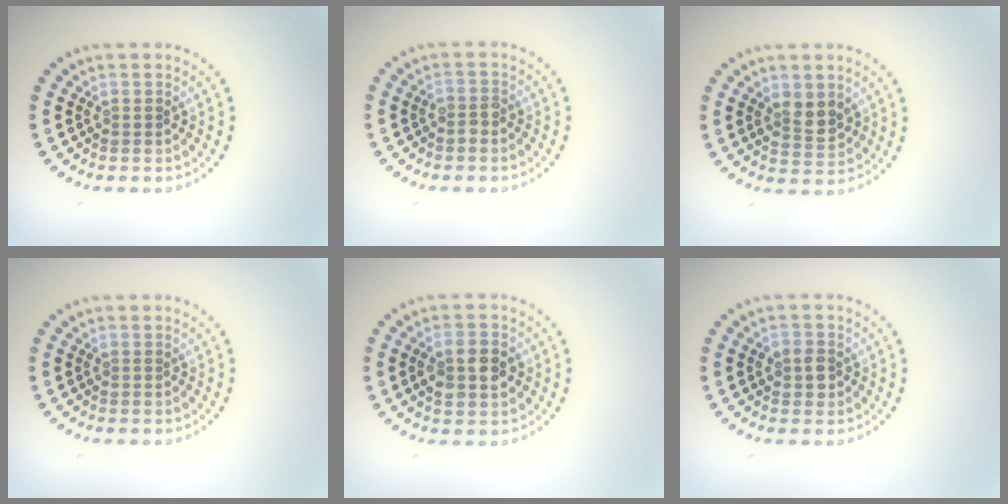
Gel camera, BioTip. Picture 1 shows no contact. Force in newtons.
{"total": 1.0, "press": 0.8, "slide": 0.6}
{"total": 2.5, "press": 2.4, "slide": 0.6}
{"total": 0.0}
{"total": 3.8, "press": 3.8, "slide": 0.2}
{"total": 1.7, "press": 1.6, "slide": 0.3}